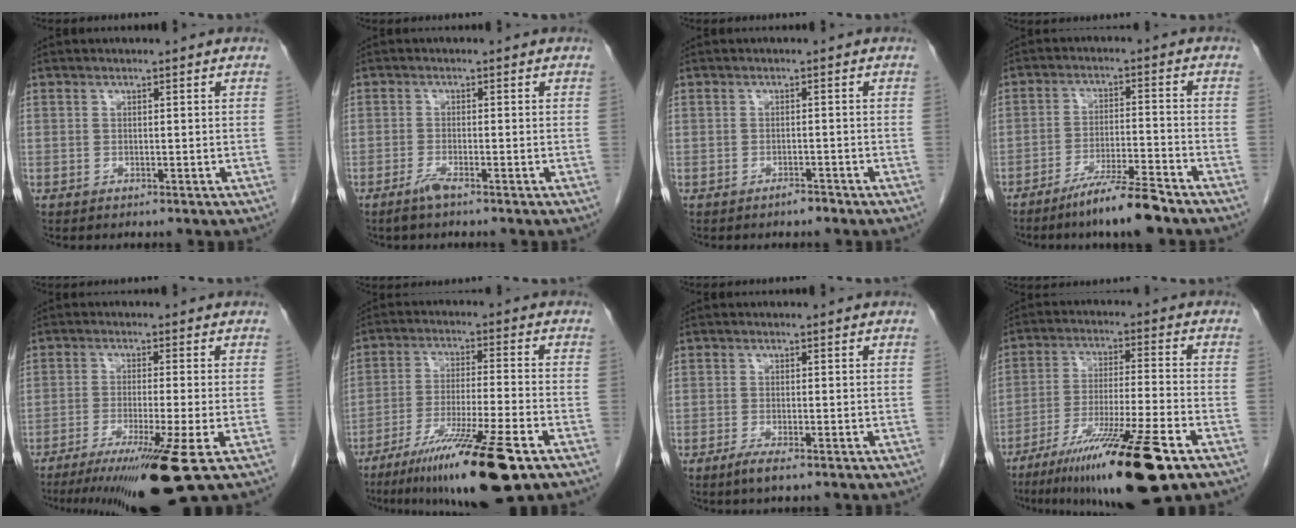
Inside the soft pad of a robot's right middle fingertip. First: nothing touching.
{"total": 2.0, "force": [-1.6, -0.1, 1.3], "torque": [-0.034, -0.005, -0.033]}
{"total": 1.4, "force": [-1.3, 0.3, 0.6], "torque": [-0.011, 0.001, -0.018]}
{"total": 8.3, "force": [-6.5, -0.1, 5.2], "torque": [-0.089, -0.022, -0.118]}
{"total": 11.8, "force": [-7.5, -1.5, 9.0], "torque": [-0.140, -0.038, -0.119]}
{"total": 15.6, "force": [-9.8, 0.3, 12.2], "torque": [-0.204, -0.044, -0.167]}
{"total": 2.3, "force": [-1.5, 0.2, 1.7], "torque": [-0.035, -0.006, -0.028]}
{"total": 17.4, "force": [-11.0, 0.4, 13.6], "torque": [-0.220, -0.042, -0.185]}